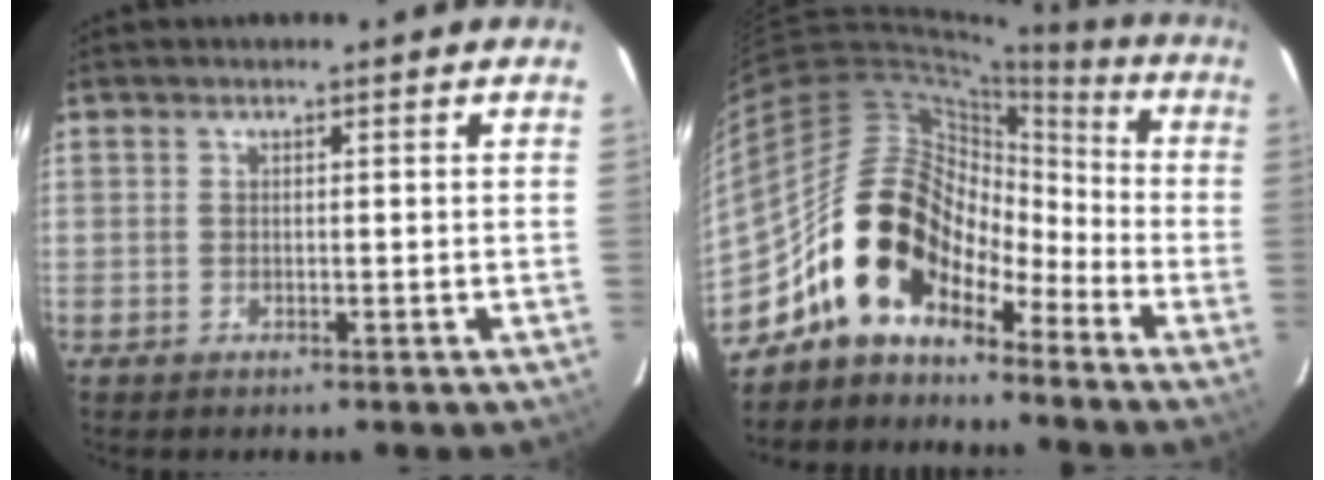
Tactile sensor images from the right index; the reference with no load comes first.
{"total": 13.8, "force": [-9.3, 8.5, 5.8], "torque": [-0.103, 0.034, -0.173]}